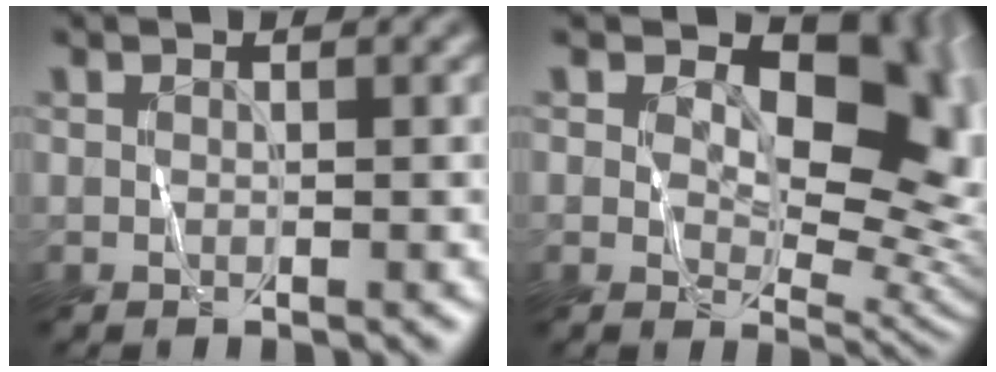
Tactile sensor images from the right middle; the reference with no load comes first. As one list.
[{"total": 10.3, "force": [2.9, 6.2, 7.7], "torque": [-0.102, -0.007, 0.047]}]